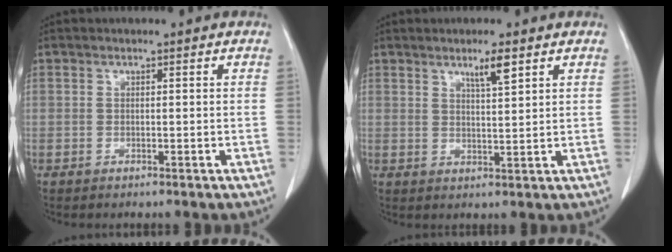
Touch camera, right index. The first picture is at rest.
{"total": 3.6, "force": [2.3, 0.1, 2.8], "torque": [-0.051, -0.003, 0.041]}